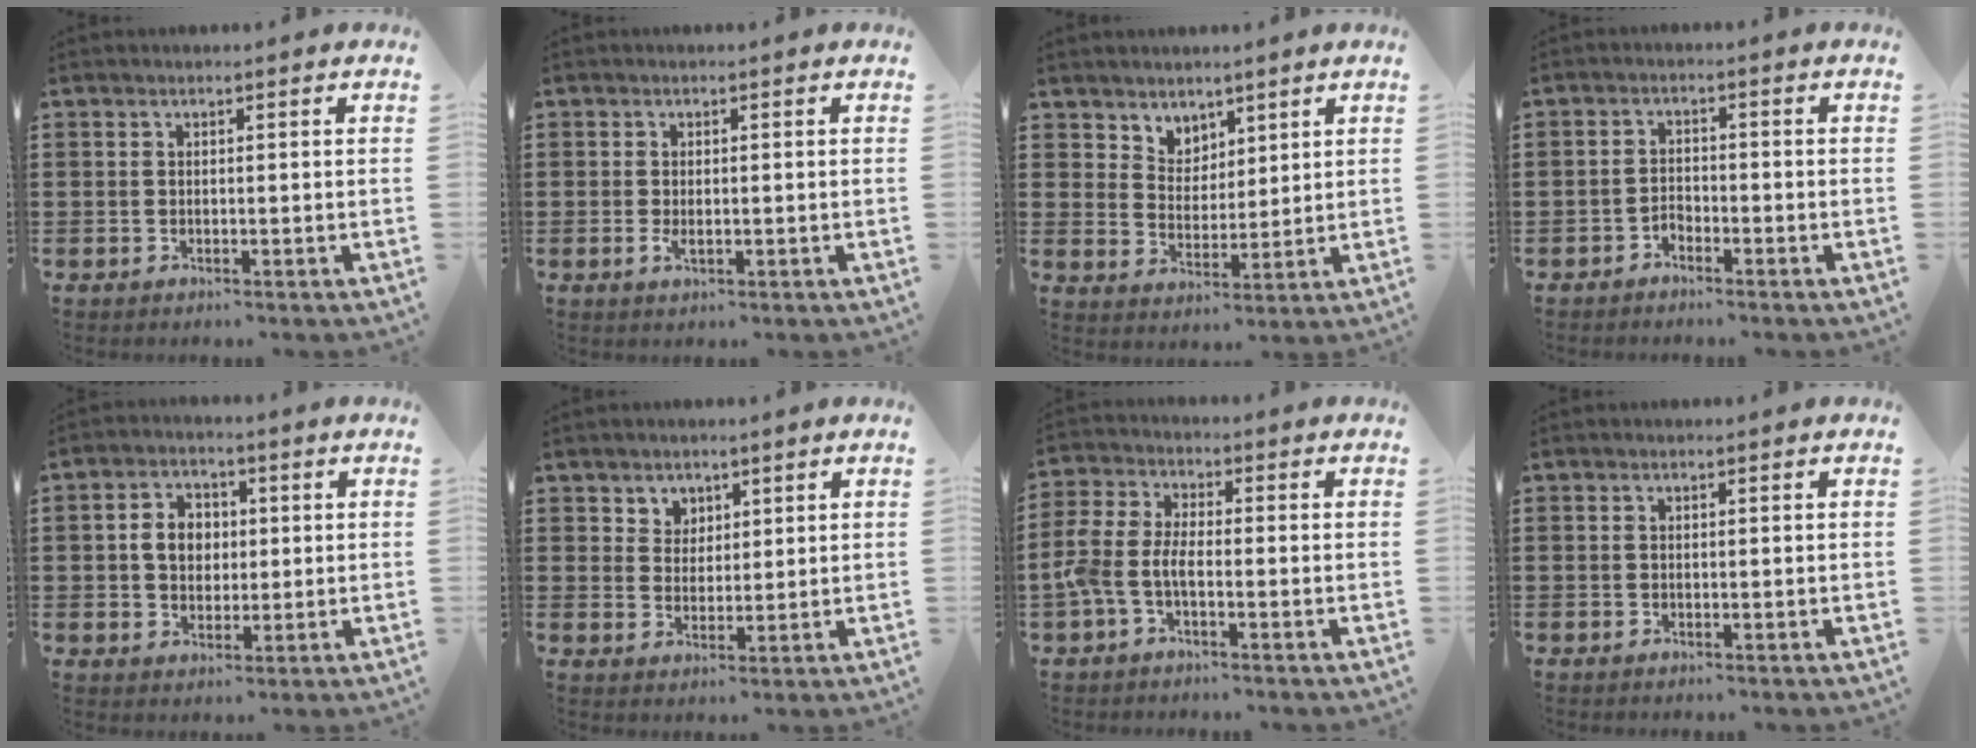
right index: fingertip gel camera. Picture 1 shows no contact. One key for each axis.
{"total": 1.3, "fx": -0.2, "fy": 0.5, "fz": 1.2, "tx": -0.029, "ty": -0.004, "tz": -0.005}
{"total": 4.6, "fx": 3.6, "fy": 2.9, "fz": -0.4, "tx": -0.014, "ty": -0.001, "tz": 0.068}
{"total": 1.7, "fx": -1.6, "fy": 0.7, "fz": 0.3, "tx": -0.012, "ty": 0.002, "tz": -0.034}
{"total": 5.0, "fx": 0.2, "fy": 4.1, "fz": 2.9, "tx": -0.061, "ty": 0.012, "tz": -0.002}
{"total": 3.5, "fx": 2.2, "fy": 2.7, "fz": 0.0, "tx": -0.015, "ty": 0.009, "tz": 0.042}
{"total": 4.8, "fx": -2.1, "fy": 2.1, "fz": 3.8, "tx": -0.109, "ty": -0.006, "tz": -0.050}
{"total": 0.0}